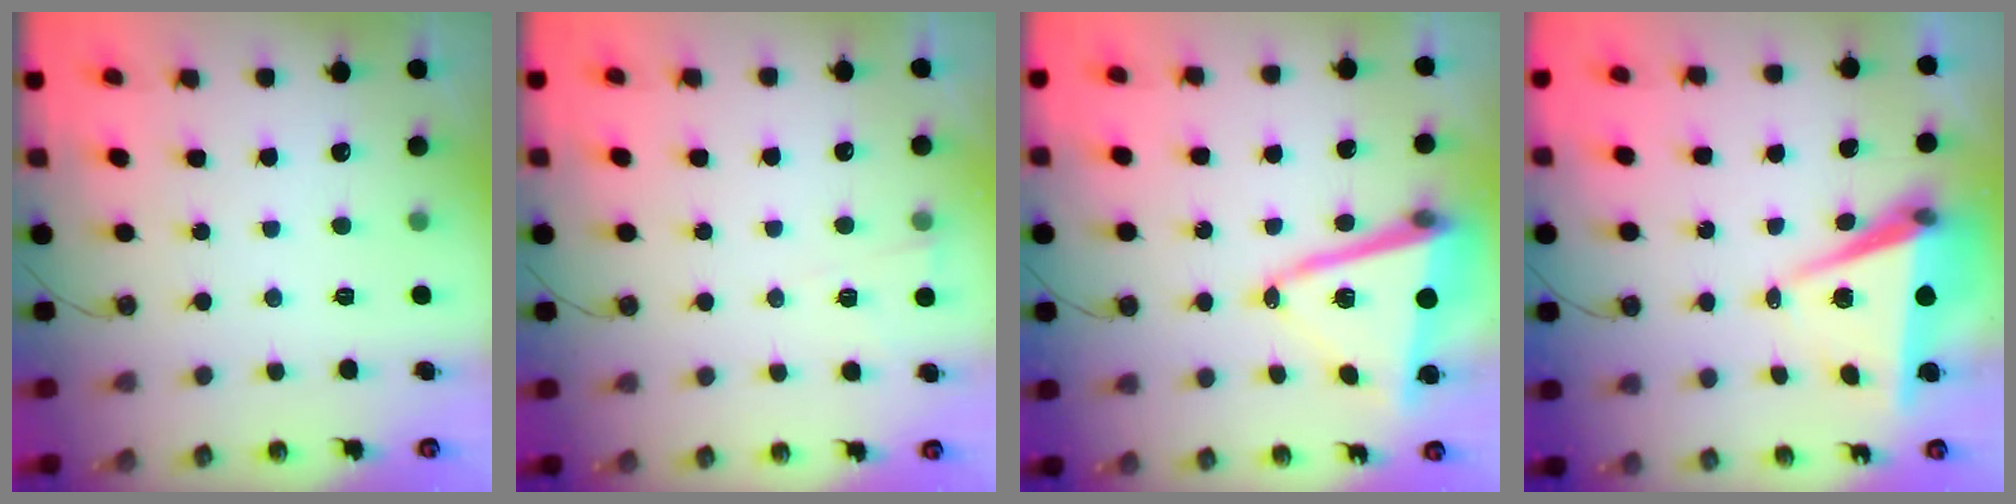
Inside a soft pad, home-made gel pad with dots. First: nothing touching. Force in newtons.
{"total": 3.1, "press": 2.9, "slide": 1.1}
{"total": 12.7, "press": 12.4, "slide": 2.9}
{"total": 8.1, "press": 6.8, "slide": 4.4}